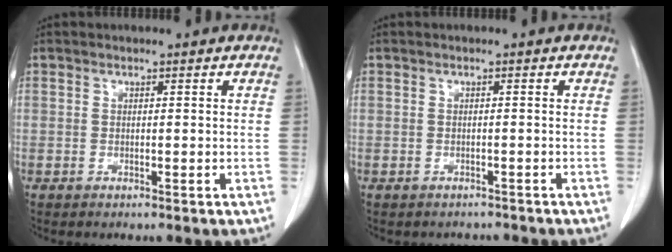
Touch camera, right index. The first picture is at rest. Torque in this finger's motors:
{"motor_torque": [-0.12, -0.09, -0.02, -0.02]}